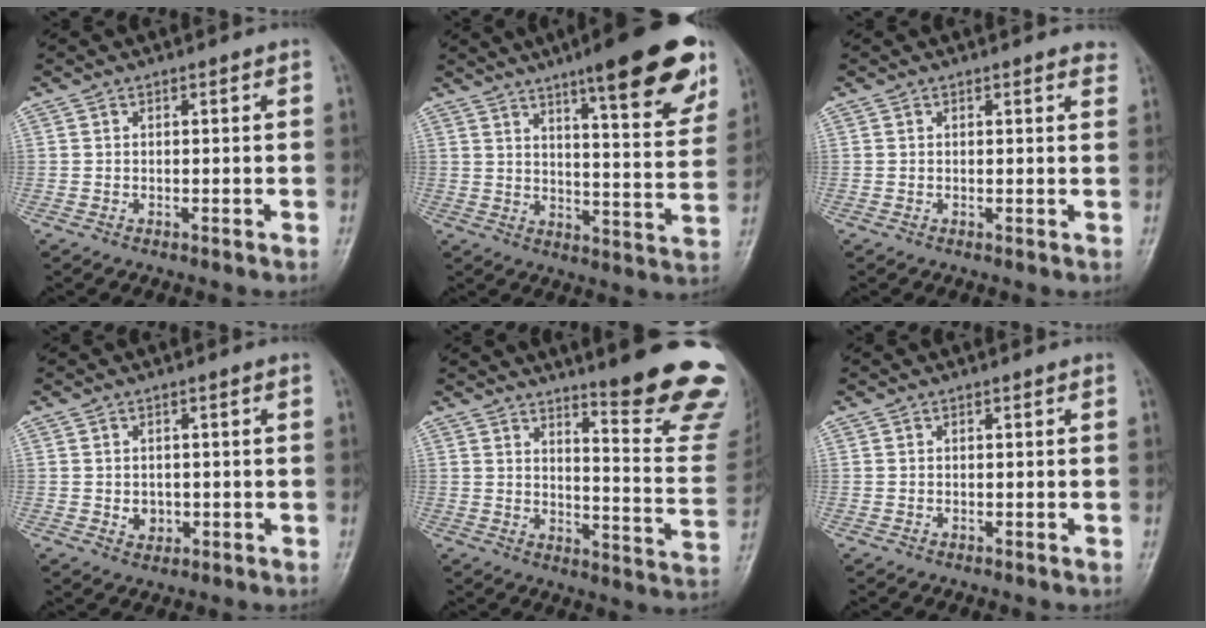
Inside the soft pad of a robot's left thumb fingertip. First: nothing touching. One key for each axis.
{"total": 20.0, "fx": 12.2, "fy": 4.1, "fz": 15.3, "tx": -0.175, "ty": -0.052, "tz": 0.166}
{"total": 2.3, "fx": 2.0, "fy": 0.7, "fz": 1.0, "tx": -0.003, "ty": -0.005, "tz": 0.012}
{"total": 2.5, "fx": -0.3, "fy": 2.2, "fz": 1.3, "tx": -0.010, "ty": 0.001, "tz": 0.002}
{"total": 19.0, "fx": 14.5, "fy": 2.2, "fz": 12.1, "tx": -0.122, "ty": -0.133, "tz": 0.183}
{"total": 0.0}